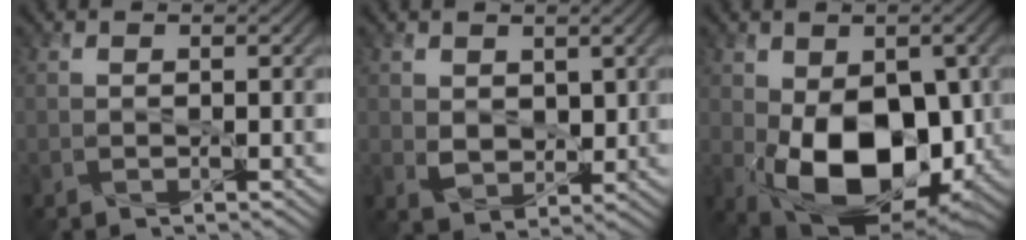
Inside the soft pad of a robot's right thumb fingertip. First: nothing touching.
{"total": 3.4, "force": [1.2, 2.5, 1.8], "torque": [-0.047, -0.011, 0.024]}
{"total": 14.4, "force": [-2.6, 8.9, 11.0], "torque": [-0.192, -0.034, -0.033]}